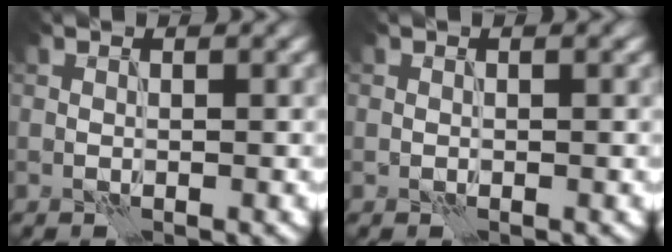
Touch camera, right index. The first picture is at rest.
{"total": 0.5, "force": [0.2, 0.2, 0.4], "torque": [-0.001, -0.001, 0.004]}